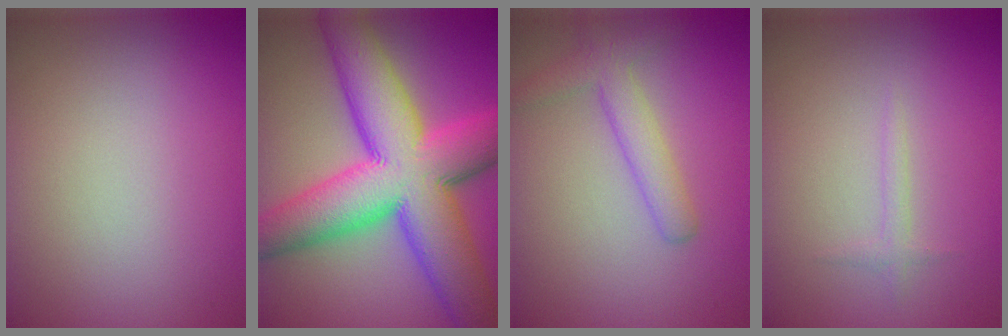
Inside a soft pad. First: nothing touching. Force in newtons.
{"total": 14.5, "press": 14.5, "slide": 0.1}
{"total": 2.9, "press": 2.9, "slide": 0.2}
{"total": 0.8, "press": 0.8, "slide": 0.0}